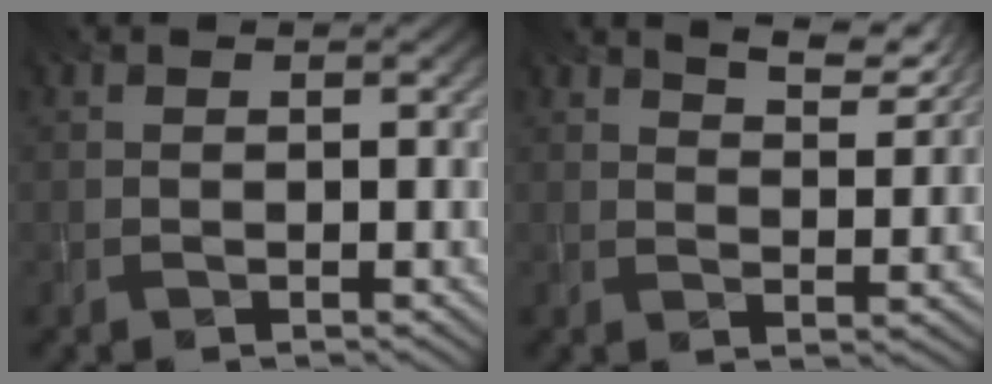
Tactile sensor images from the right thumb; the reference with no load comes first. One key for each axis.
{"total": 6.0, "fx": 4.7, "fy": 1.5, "fz": 3.3, "tx": -0.056, "ty": -0.004, "tz": 0.078}